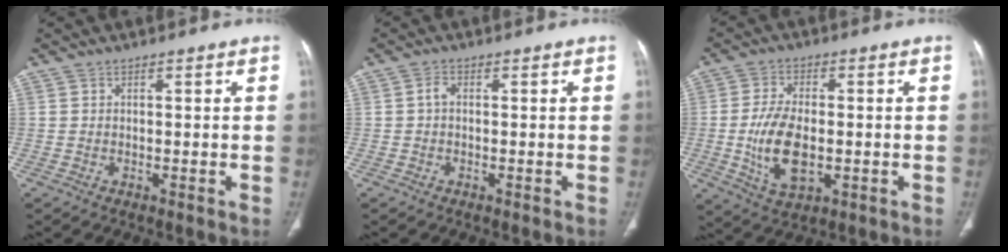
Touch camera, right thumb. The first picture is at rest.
{"total": 1.3, "force": [0.0, 0.8, 1.0], "torque": [-0.017, 0.003, -0.004]}
{"total": 10.2, "force": [-1.4, 5.5, 8.5], "torque": [-0.156, -0.004, -0.019]}